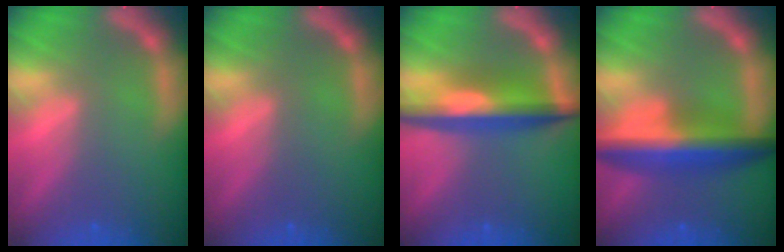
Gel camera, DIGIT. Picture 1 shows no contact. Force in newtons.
{"total": 0.0}
{"total": 7.1}
{"total": 8.0}